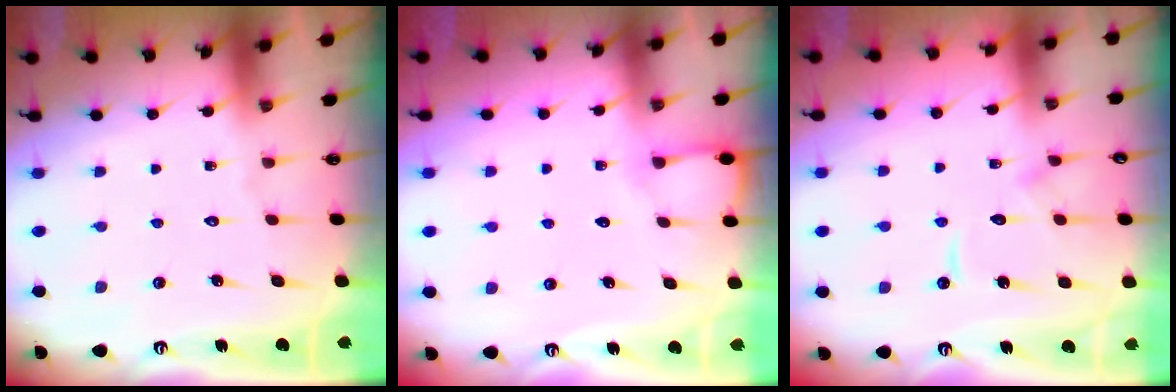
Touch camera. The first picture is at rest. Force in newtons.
{"total": 3.5, "press": 3.5, "slide": 0.5}
{"total": 10.3, "press": 10.2, "slide": 0.9}